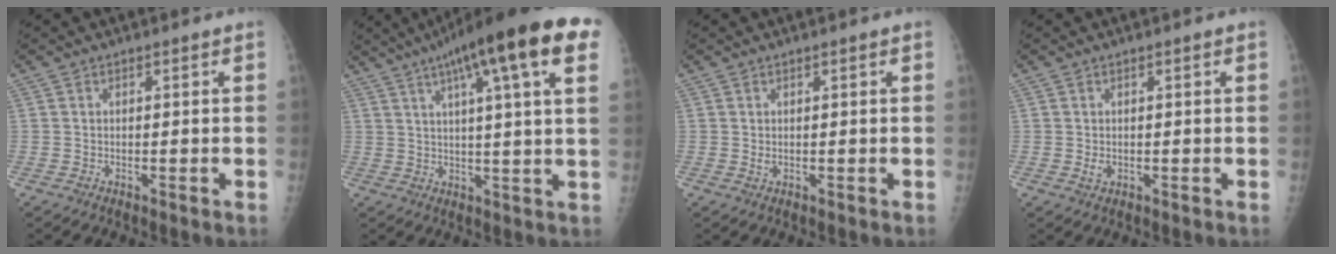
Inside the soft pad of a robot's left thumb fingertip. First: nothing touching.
{"total": 21.6, "force": [11.0, 3.5, 18.3], "torque": [-0.275, 0.008, 0.144]}
{"total": 1.0, "force": [0.2, 0.5, 0.9], "torque": [-0.015, 0.003, 0.009]}
{"total": 1.2, "force": [0.0, 0.9, 0.9], "torque": [-0.009, -0.001, 0.003]}